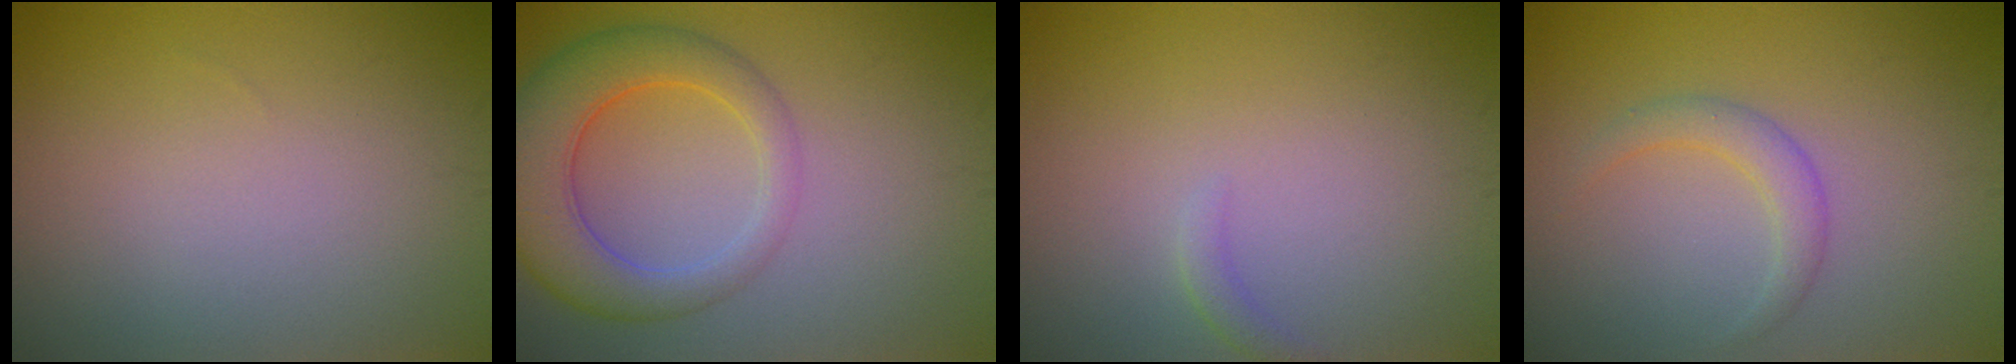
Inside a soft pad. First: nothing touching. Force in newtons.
{"total": 6.4, "press": 6.4, "slide": 0.3}
{"total": 0.9, "press": 0.8, "slide": 0.1}
{"total": 1.9, "press": 1.9, "slide": 0.1}